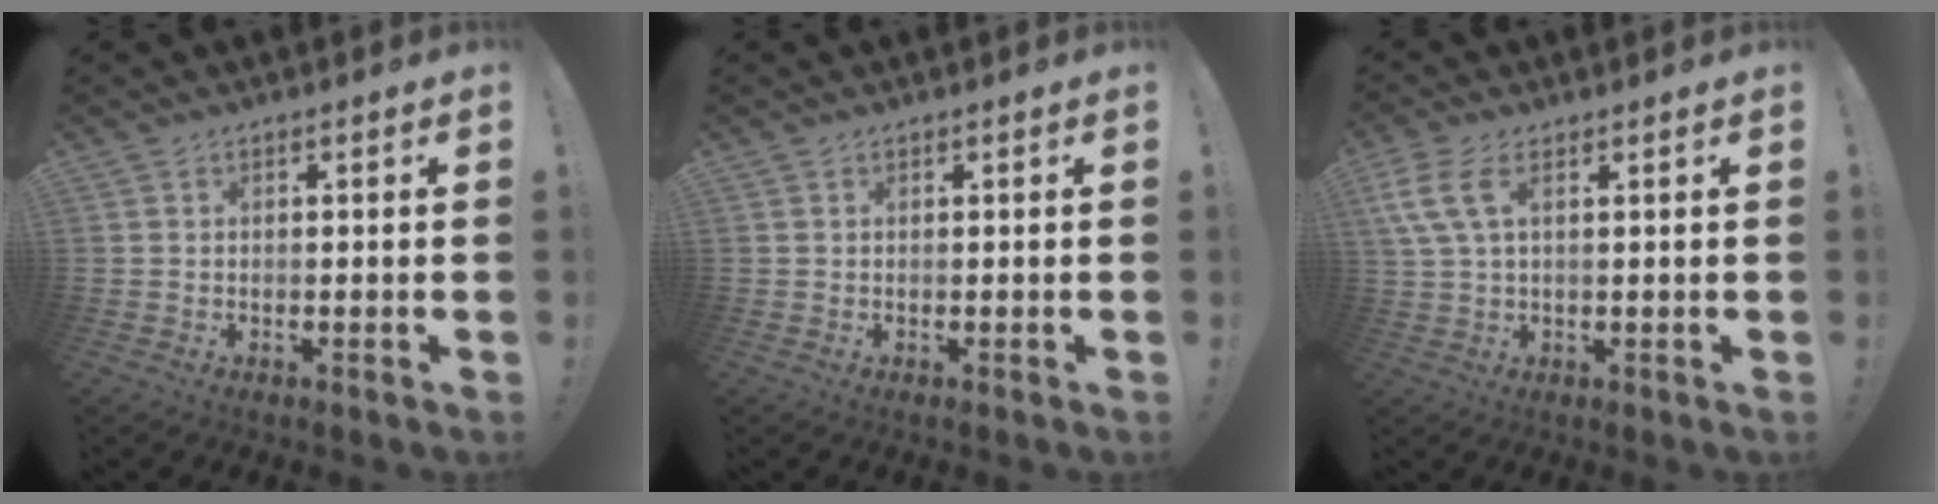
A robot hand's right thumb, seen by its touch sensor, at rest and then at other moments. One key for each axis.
{"total": 0.0}
{"total": 7.3, "fx": 2.8, "fy": 3.2, "fz": 6.0, "tx": -0.137, "ty": 0.004, "tz": 0.055}